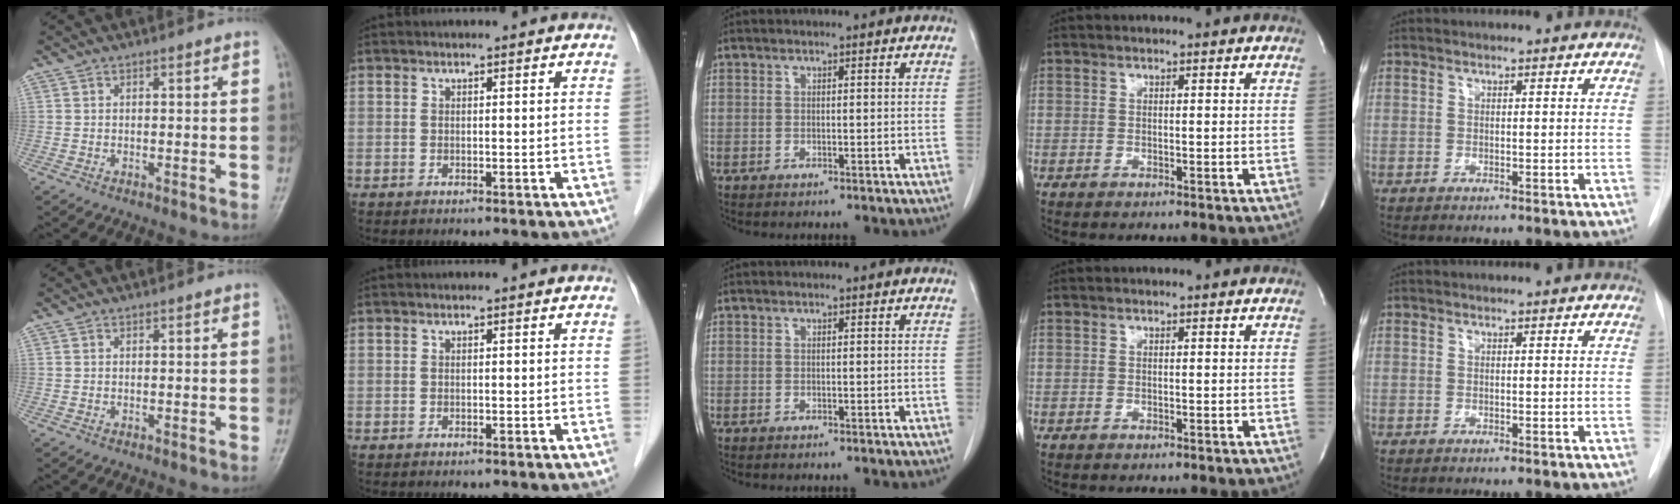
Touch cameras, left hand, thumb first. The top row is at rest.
{}